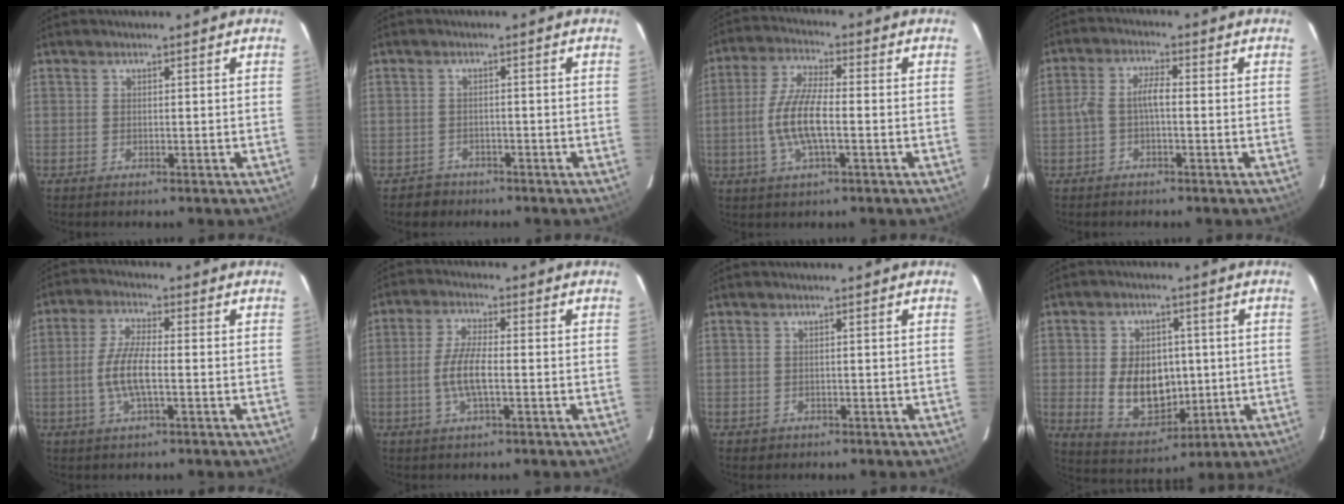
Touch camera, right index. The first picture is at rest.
{"total": 3.0, "force": [-2.0, 2.2, -0.2], "torque": [-0.001, 0.012, -0.028]}
{"total": 9.6, "force": [-1.9, 2.6, 9.1], "torque": [-0.188, 0.000, -0.039]}
{"total": 4.1, "force": [-0.9, 1.4, 3.8], "torque": [-0.082, 0.014, -0.017]}
{"total": 7.4, "force": [-1.4, 1.9, 7.0], "torque": [-0.143, -0.001, -0.029]}
{"total": 6.6, "force": [-1.3, 1.7, 6.2], "torque": [-0.126, -0.001, -0.027]}
{"total": 1.3, "force": [-0.5, 1.2, 0.2], "torque": [-0.005, 0.002, 0.001]}
{"total": 11.6, "force": [-0.2, 8.3, 8.2], "torque": [-0.162, -0.004, 0.019]}